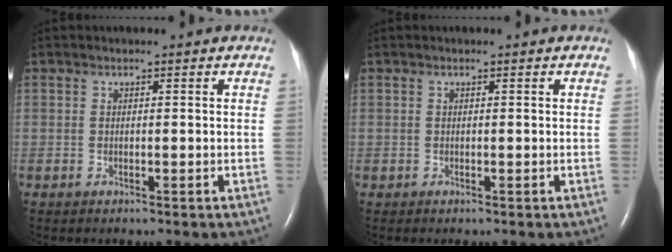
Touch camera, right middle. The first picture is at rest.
{"total": 0.0}